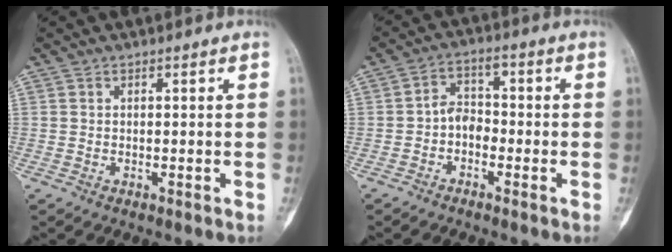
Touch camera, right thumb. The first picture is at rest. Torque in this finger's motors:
{"motor_torque": [0.48, 0.36, 0.09, -0.45, 0.03]}